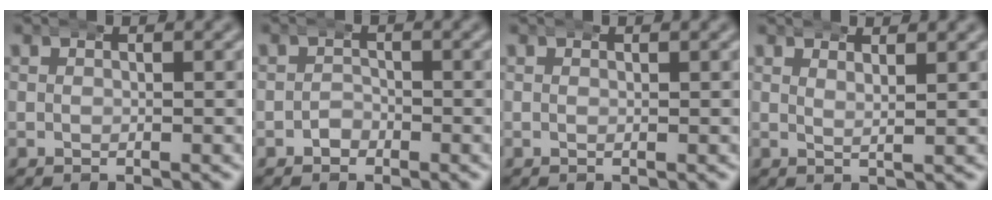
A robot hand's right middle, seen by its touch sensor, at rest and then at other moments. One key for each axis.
{"total": 1.0, "fx": -0.6, "fy": 0.8, "fz": -0.2, "tx": 0.002, "ty": 0.002, "tz": -0.018}
{"total": 0.0}
{"total": 1.9, "fx": 1.7, "fy": -0.2, "fz": 0.8, "tx": -0.015, "ty": -0.009, "tz": 0.028}